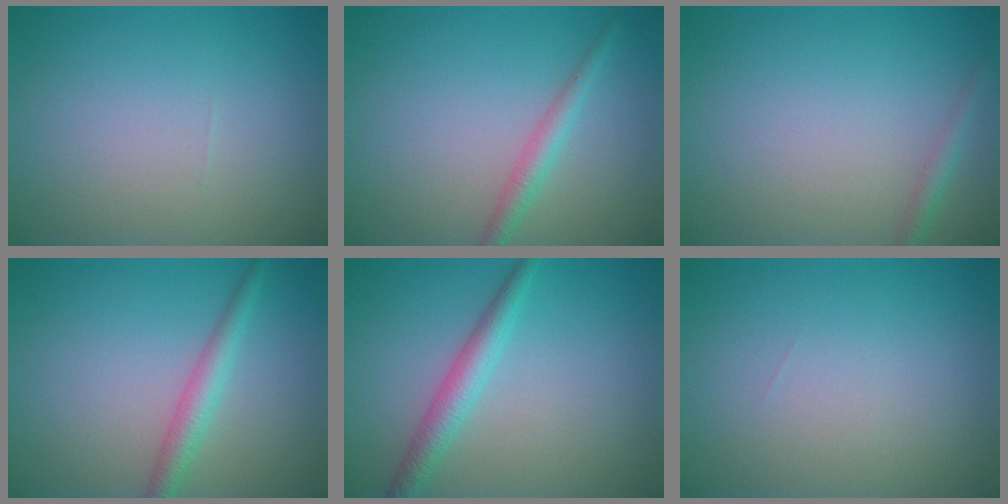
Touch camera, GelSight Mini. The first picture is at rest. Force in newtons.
{"total": 1.9, "press": 1.9, "slide": 0.0}
{"total": 1.3, "press": 1.2, "slide": 0.1}
{"total": 2.5, "press": 2.5, "slide": 0.0}
{"total": 2.7, "press": 2.7, "slide": 0.2}
{"total": 0.0}